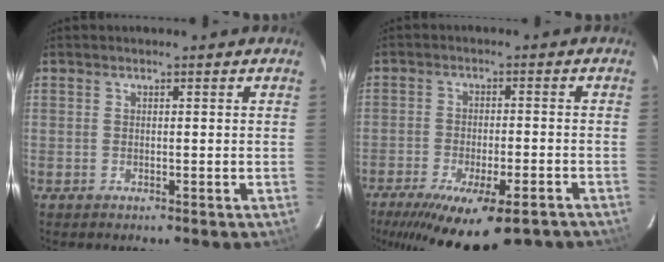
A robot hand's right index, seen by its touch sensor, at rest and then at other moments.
{"total": 18.2, "force": [-13.1, 5.5, 11.5], "torque": [-0.218, -0.053, -0.188]}